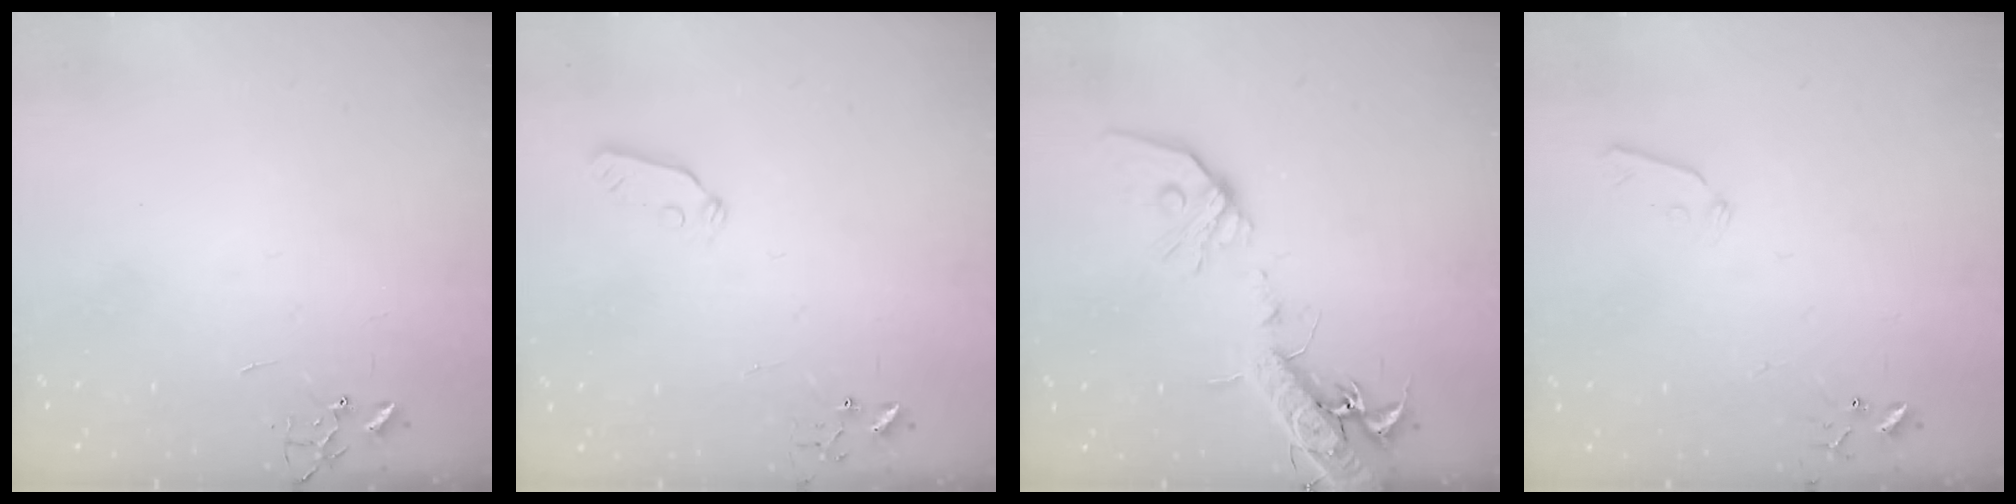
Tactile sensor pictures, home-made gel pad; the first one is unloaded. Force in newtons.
{"total": 3.8, "press": 3.8, "slide": 0.6}
{"total": 18.3, "press": 17.9, "slide": 3.7}
{"total": 5.4, "press": 5.4, "slide": 0.8}